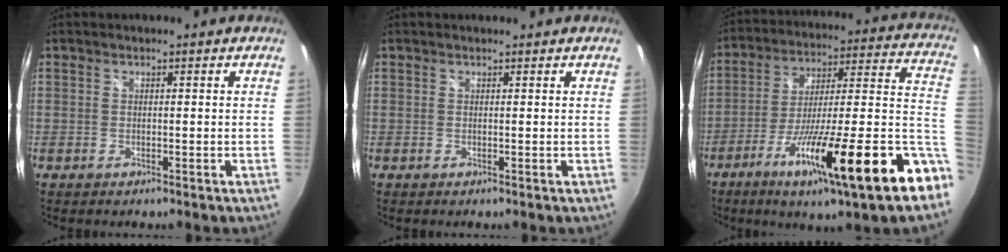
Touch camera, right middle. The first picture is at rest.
{"total": 0.8, "force": [0.7, 0.1, 0.0], "torque": [-0.004, 0.001, 0.011]}
{"total": 27.2, "force": [-14.4, 2.2, 23.0], "torque": [-0.330, -0.040, -0.228]}